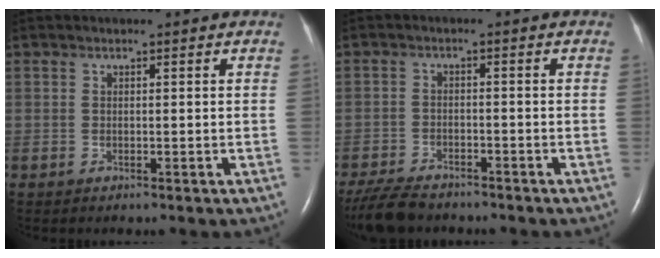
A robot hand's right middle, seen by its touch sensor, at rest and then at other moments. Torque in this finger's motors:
{"motor_torque": [0.00, 0.00, 0.01, 0.02]}